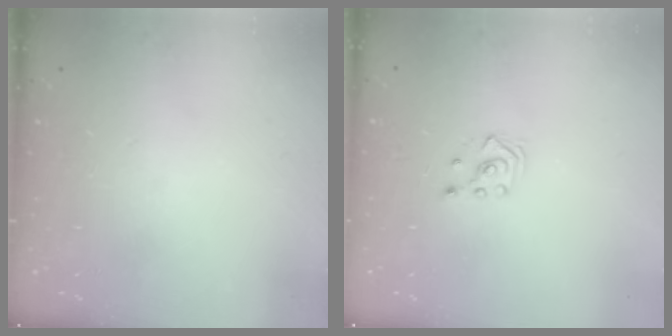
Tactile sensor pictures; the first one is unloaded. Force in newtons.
{"total": 2.5, "press": 2.3, "slide": 1.0}